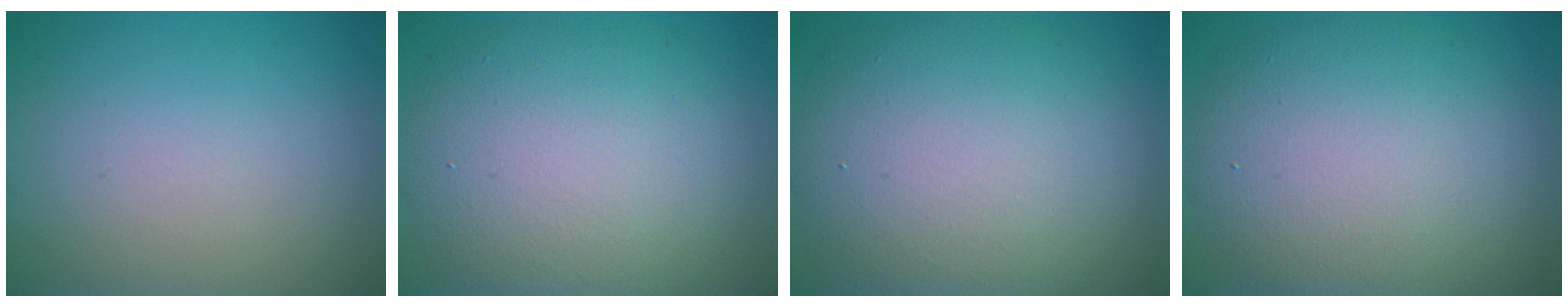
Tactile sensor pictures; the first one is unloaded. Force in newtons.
{"total": 10.1, "press": 10.1, "slide": 0.6}
{"total": 11.9, "press": 11.9, "slide": 0.5}
{"total": 10.5, "press": 10.5, "slide": 0.3}